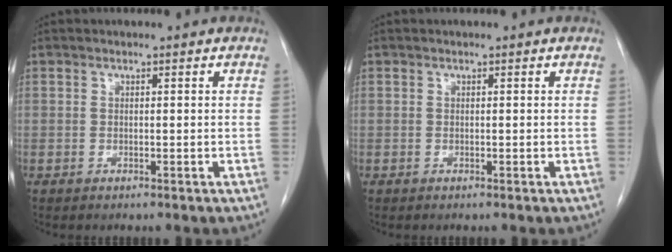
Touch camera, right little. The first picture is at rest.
{"total": 0.0}